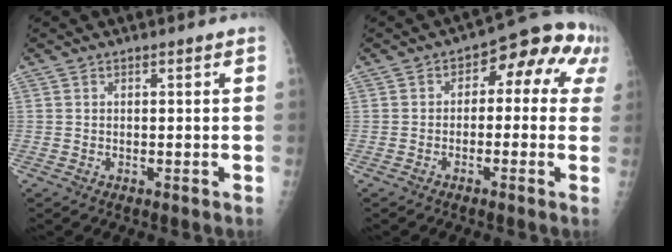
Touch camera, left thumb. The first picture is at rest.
{"total": 9.9, "force": [1.7, 6.1, 7.6], "torque": [-0.045, 0.045, 0.005]}